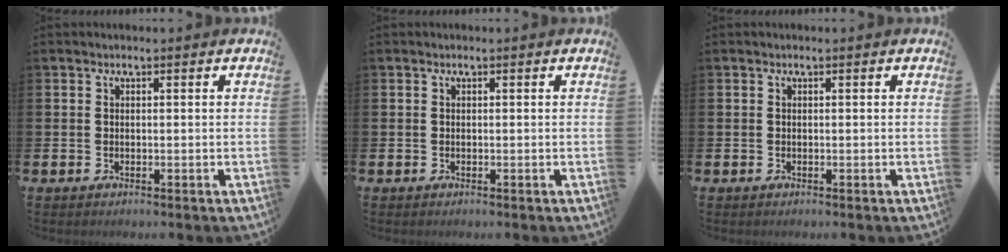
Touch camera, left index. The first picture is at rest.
{"total": 0.0}
{"total": 0.0}